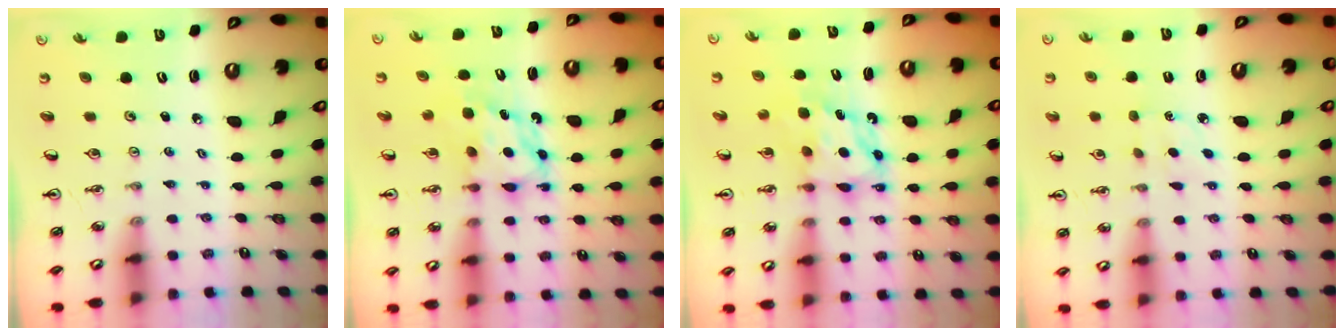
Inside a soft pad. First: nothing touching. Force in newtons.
{"total": 5.9, "press": 5.9, "slide": 0.4}
{"total": 6.4, "press": 6.4, "slide": 0.2}
{"total": 3.7, "press": 3.6, "slide": 0.4}